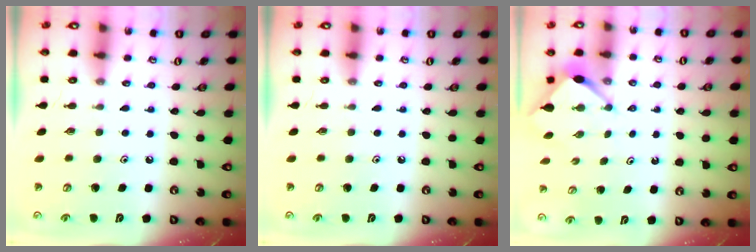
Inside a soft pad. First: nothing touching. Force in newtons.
{"total": 0.0}
{"total": 3.5, "press": 3.5, "slide": 0.4}